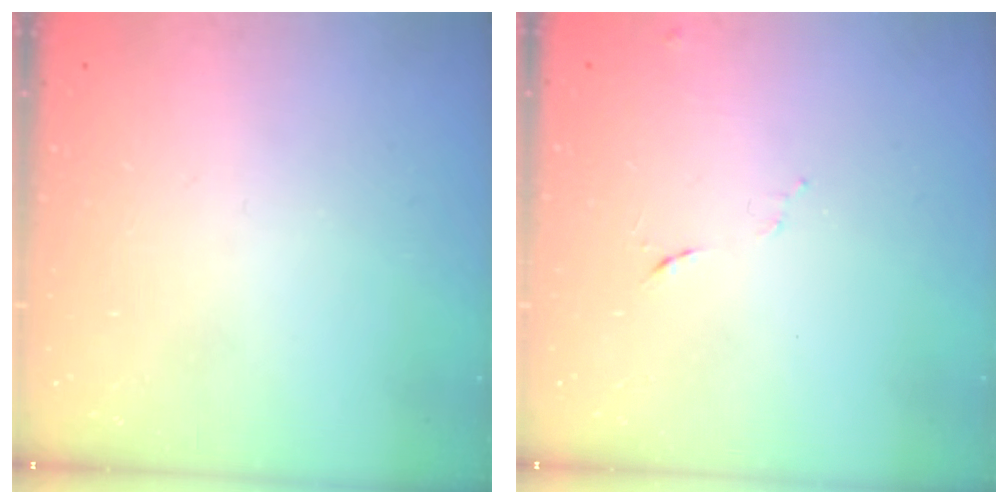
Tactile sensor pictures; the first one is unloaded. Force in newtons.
{"total": 5.2, "press": 5.1, "slide": 0.8}